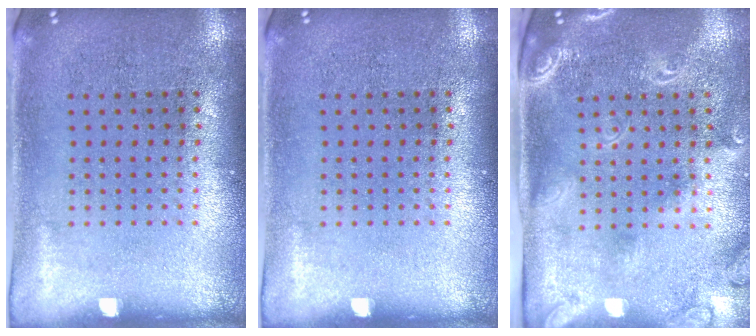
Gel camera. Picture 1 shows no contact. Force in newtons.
{"total": 0.0}
{"total": 2.4, "press": 1.8, "slide": 1.6}